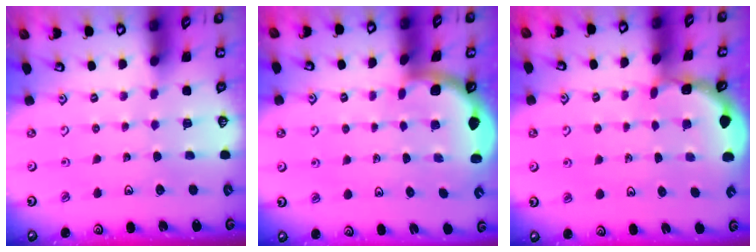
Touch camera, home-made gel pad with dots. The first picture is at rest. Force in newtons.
{"total": 1.6, "press": 1.6, "slide": 0.0}
{"total": 1.7, "press": 1.7, "slide": 0.2}